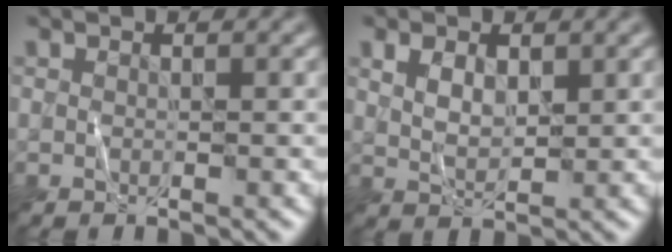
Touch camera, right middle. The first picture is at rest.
{"total": 2.6, "force": [1.2, 1.5, 1.8], "torque": [-0.040, -0.001, 0.027]}